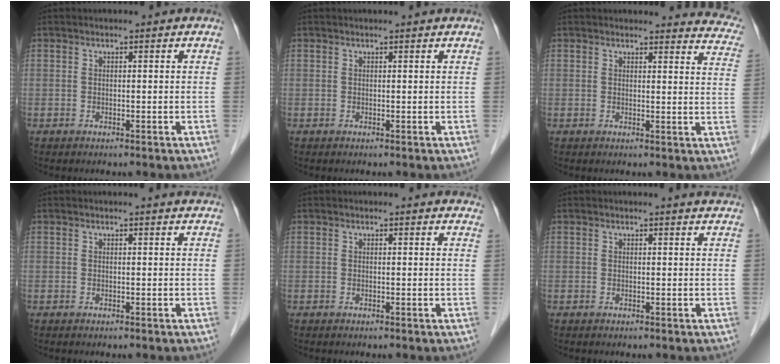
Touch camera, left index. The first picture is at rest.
{"total": 1.1, "force": [1.1, 0.0, 0.2], "torque": [-0.010, 0.005, 0.012]}
{"total": 10.3, "force": [10.0, 2.0, 0.7], "torque": [0.034, -0.057, 0.066]}
{"total": 2.4, "force": [2.3, -0.1, 0.4], "torque": [-0.011, 0.000, 0.018]}
{"total": 5.4, "force": [5.1, 1.3, 1.2], "torque": [-0.003, 0.006, 0.040]}
{"total": 3.4, "force": [3.3, 0.0, 0.8], "torque": [-0.013, -0.002, 0.025]}